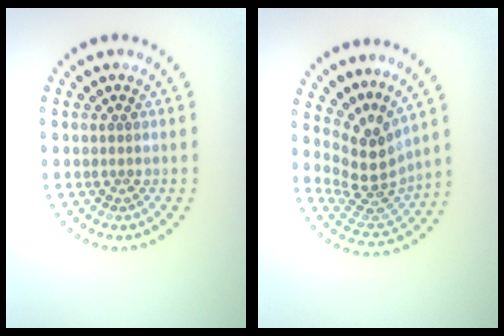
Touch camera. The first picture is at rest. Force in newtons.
{"total": 4.1, "press": 2.8, "slide": 3.0}